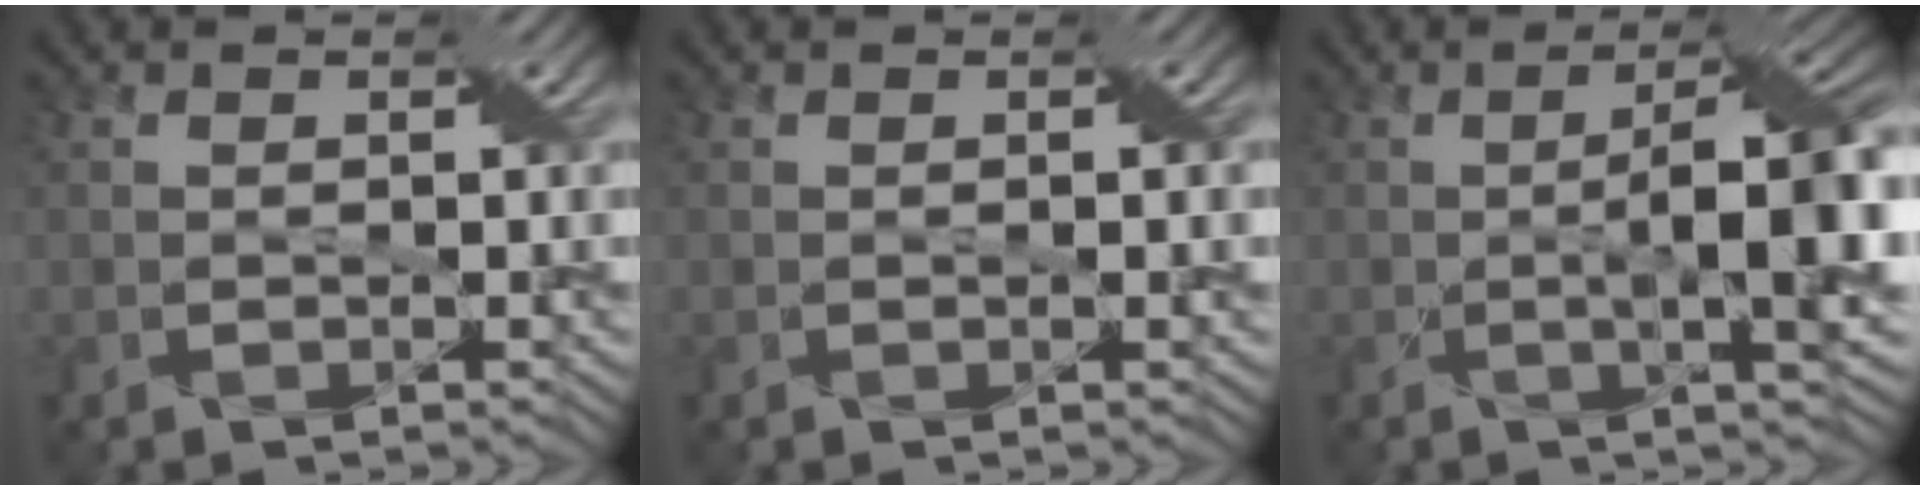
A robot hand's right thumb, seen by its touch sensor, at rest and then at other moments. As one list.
[{"total": 0.9, "force": [0.0, 0.0, 0.9], "torque": [-0.014, 0.002, 0.000]}, {"total": 10.2, "force": [-0.9, 2.5, 9.8], "torque": [-0.150, 0.008, -0.012]}]